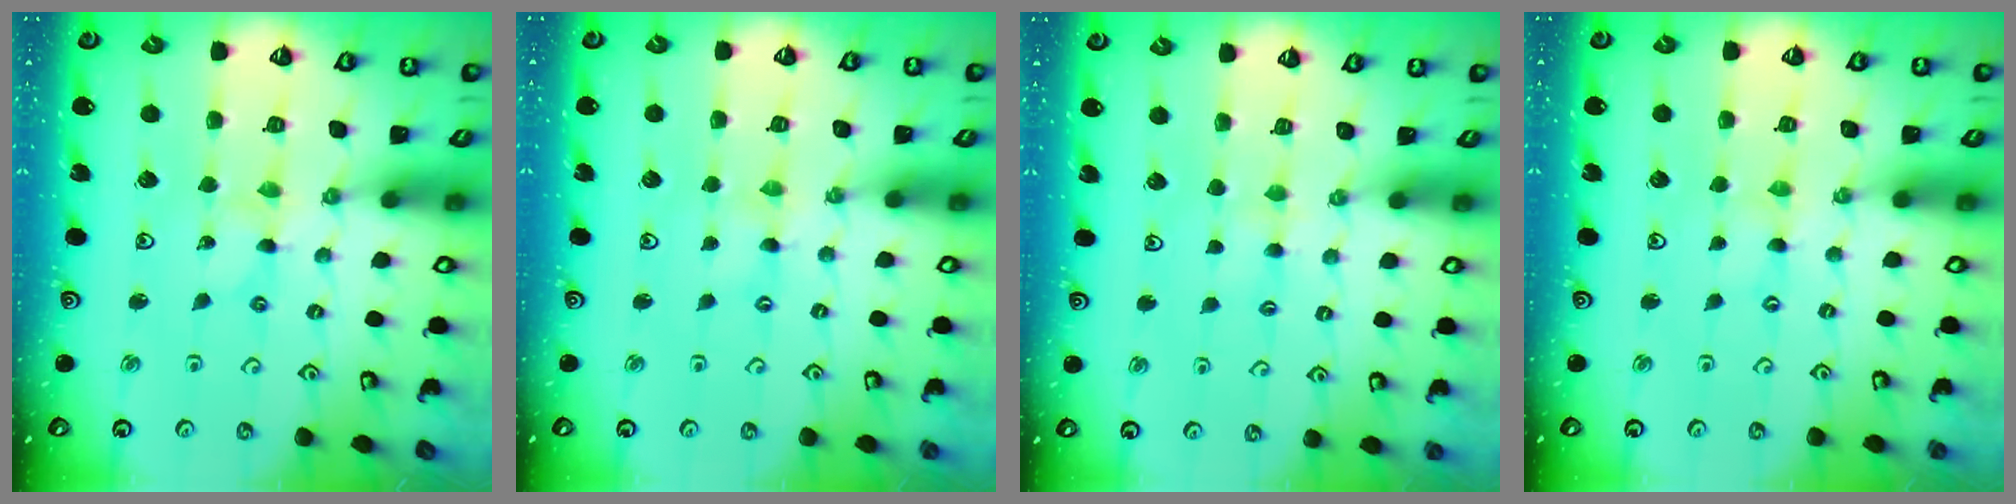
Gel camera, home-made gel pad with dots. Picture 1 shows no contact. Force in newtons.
{"total": 0.0}
{"total": 3.2, "press": 3.2, "slide": 0.5}
{"total": 0.0}